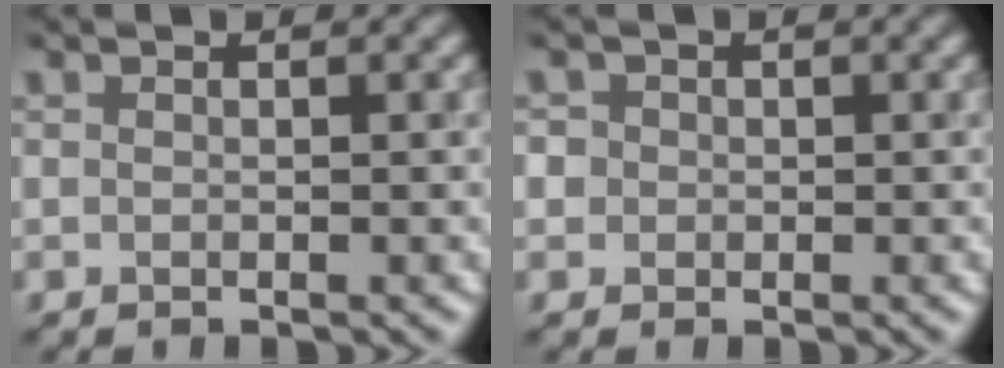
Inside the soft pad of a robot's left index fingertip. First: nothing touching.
{"total": 1.7, "force": [0.3, 1.6, 0.6], "torque": [-0.002, 0.008, -0.001]}